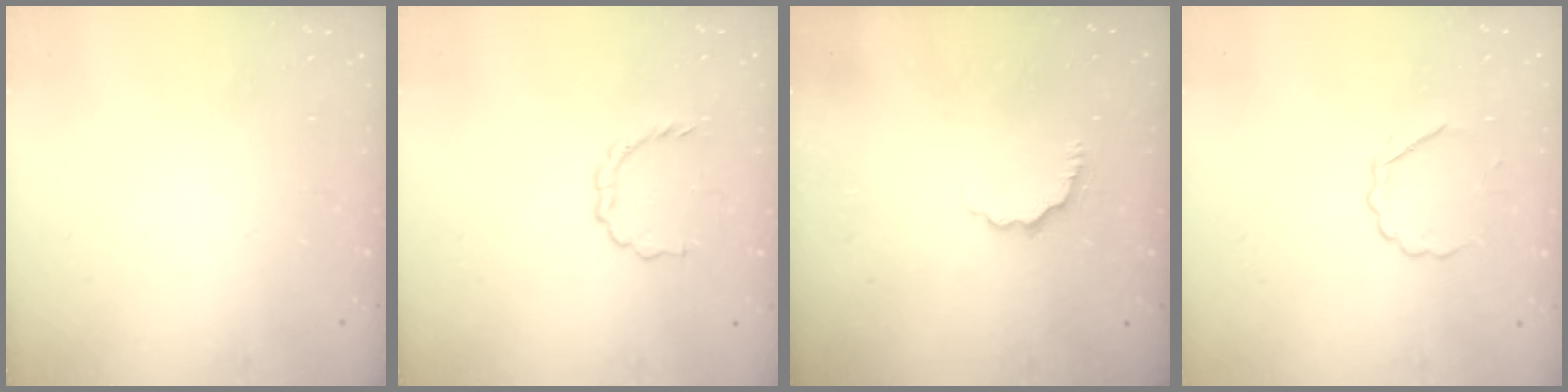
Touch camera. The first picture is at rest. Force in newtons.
{"total": 4.6, "press": 4.6, "slide": 0.5}
{"total": 3.4, "press": 3.3, "slide": 0.7}
{"total": 4.2, "press": 4.2, "slide": 0.7}